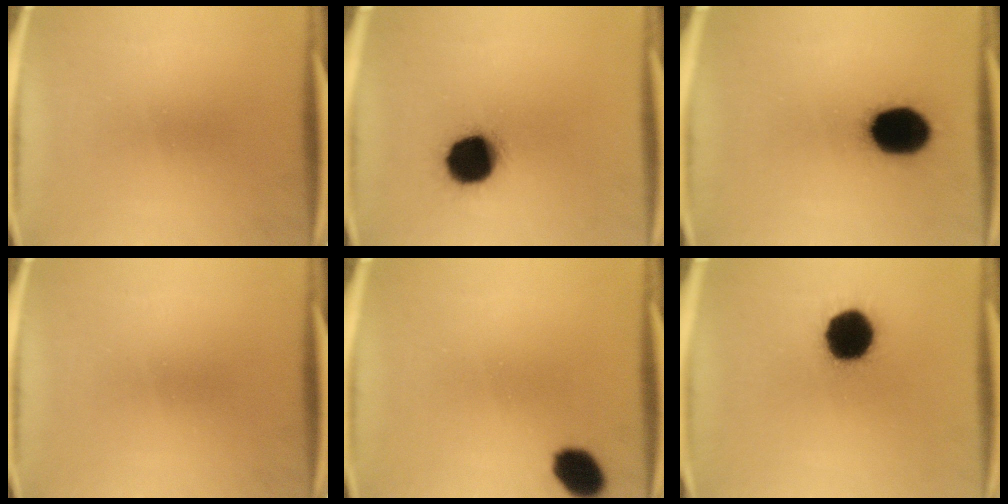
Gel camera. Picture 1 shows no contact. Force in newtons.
{"total": 15.6}
{"total": 17.4}
{"total": 0.0}
{"total": 7.1}
{"total": 16.0}